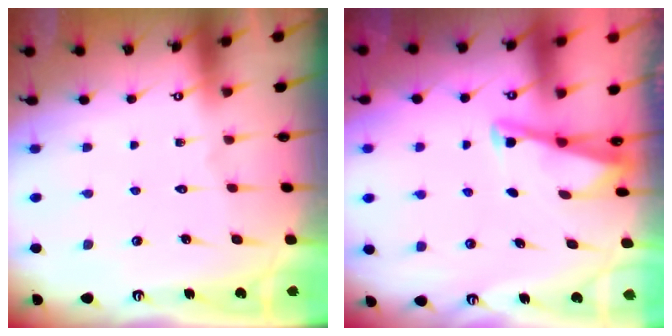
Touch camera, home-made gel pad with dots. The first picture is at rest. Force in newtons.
{"total": 2.9, "press": 2.8, "slide": 0.4}